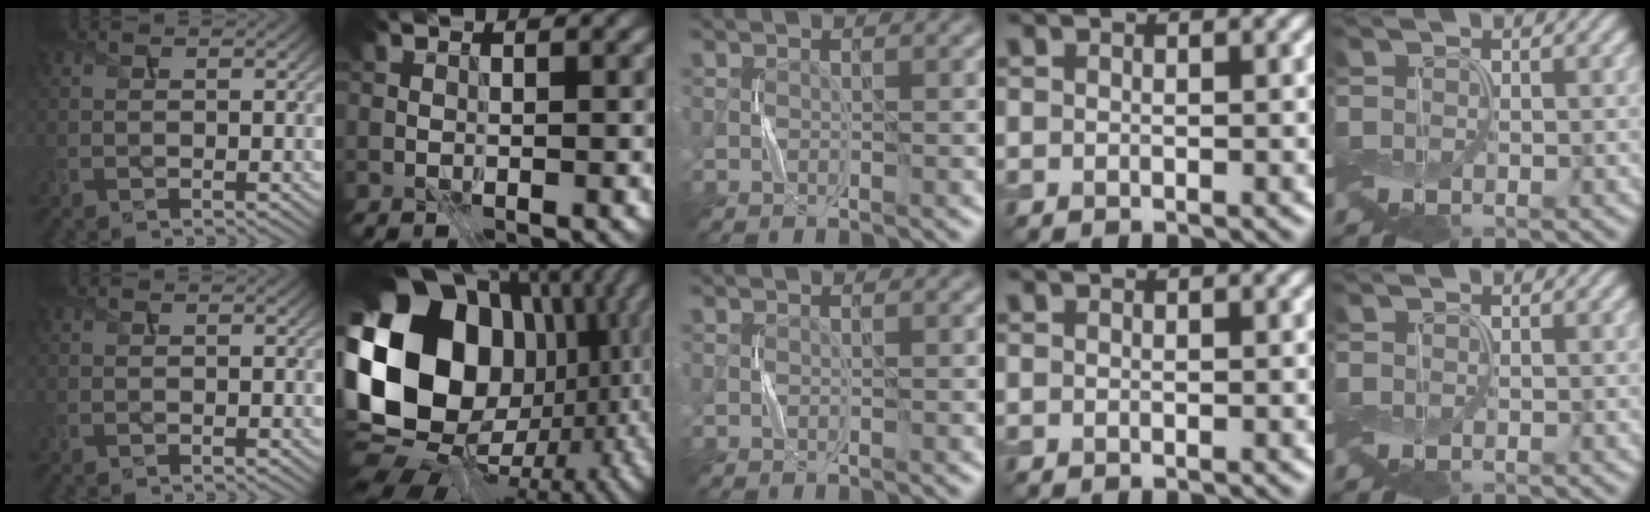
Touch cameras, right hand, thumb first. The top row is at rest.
{"index": {"total": 20.6, "force": [2.2, 15.6, 13.3], "torque": [-0.296, -0.010, 0.072]}}